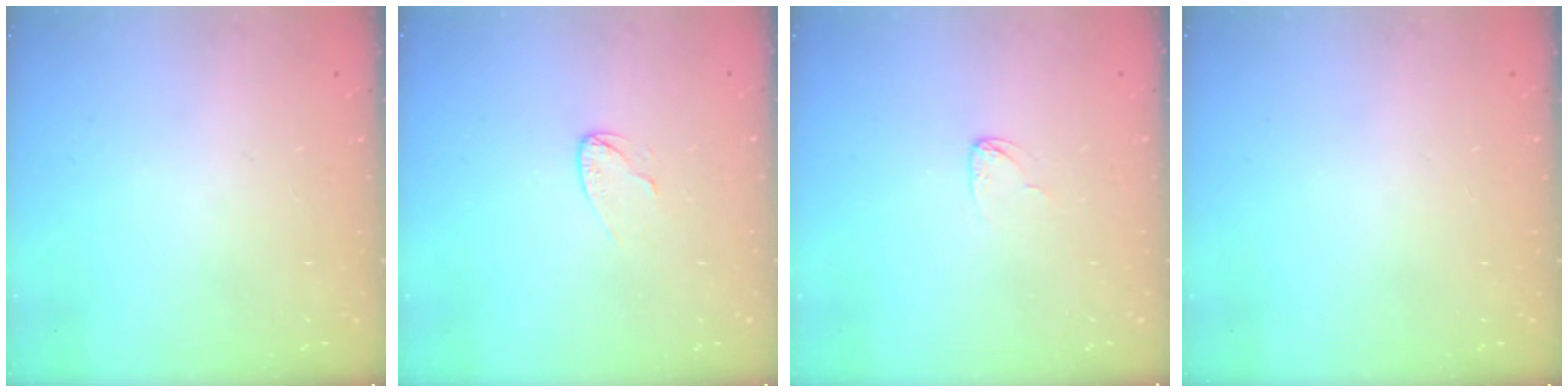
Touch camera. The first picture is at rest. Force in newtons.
{"total": 3.9, "press": 3.9, "slide": 0.3}
{"total": 2.7, "press": 2.7, "slide": 0.1}
{"total": 0.0}